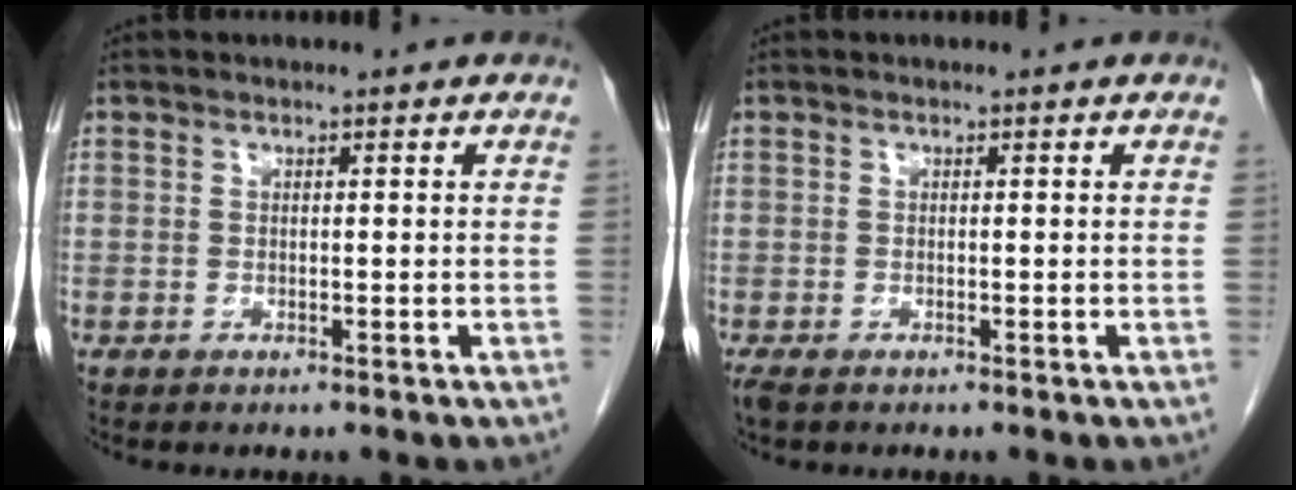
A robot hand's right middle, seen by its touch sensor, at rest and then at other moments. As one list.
[{"total": 2.1, "force": [-1.5, 0.9, 1.2], "torque": [-0.027, -0.007, -0.024]}]